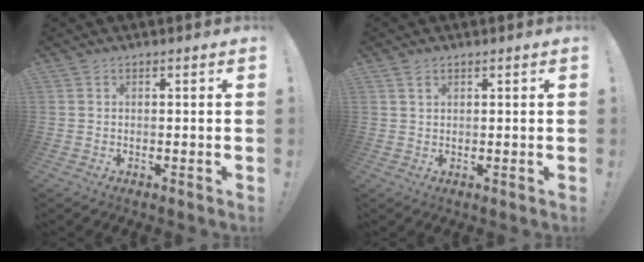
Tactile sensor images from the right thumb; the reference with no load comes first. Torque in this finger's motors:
{"motor_torque": [-0.04, 0.00, -0.32, 0.26, 0.09]}